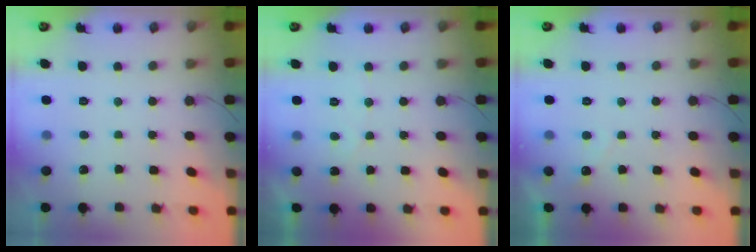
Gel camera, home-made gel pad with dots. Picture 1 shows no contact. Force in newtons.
{"total": 2.2, "press": 2.2, "slide": 0.1}
{"total": 2.7, "press": 2.7, "slide": 0.1}